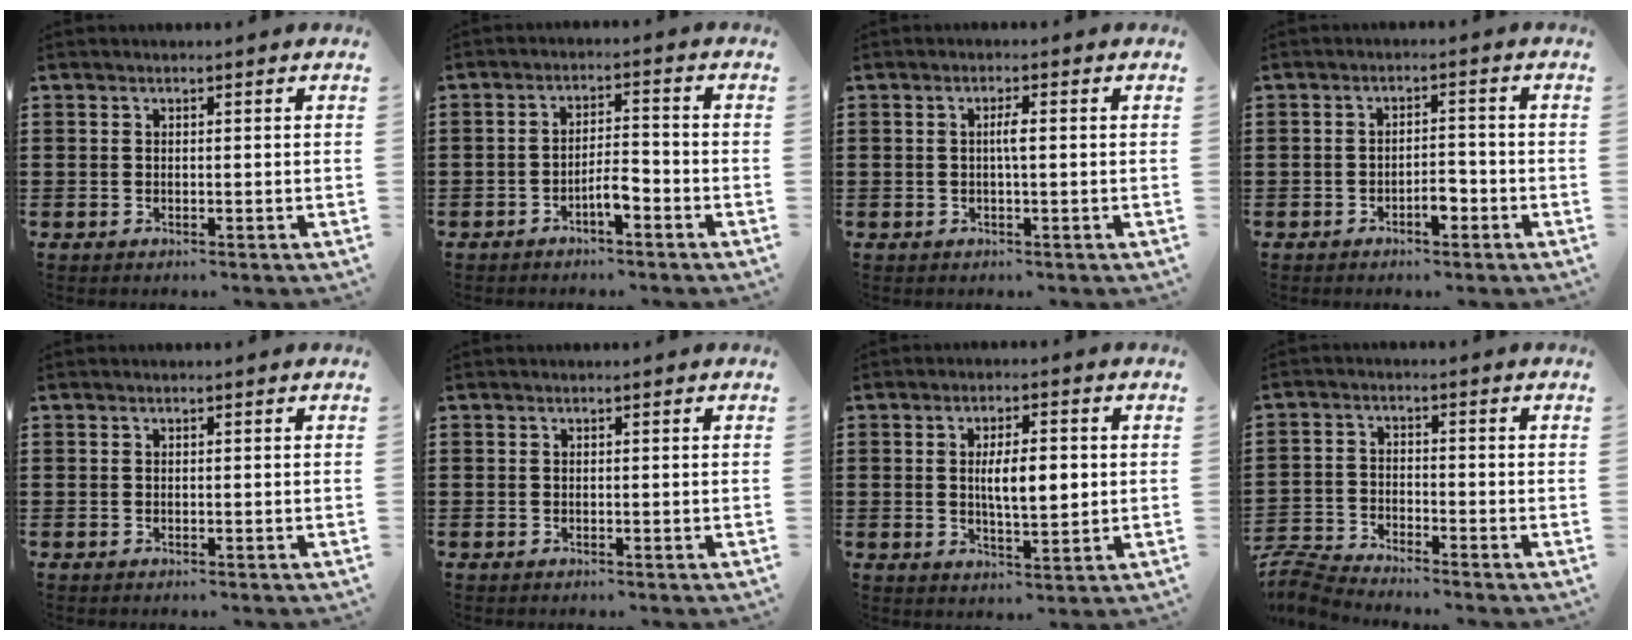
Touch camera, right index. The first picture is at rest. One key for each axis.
{"total": 3.7, "fx": -2.2, "fy": 1.0, "fz": 2.8, "tx": -0.056, "ty": 0.006, "tz": -0.044}
{"total": 1.9, "fx": 0.1, "fy": 0.1, "fz": 1.9, "tx": -0.036, "ty": -0.001, "tz": -0.001}
{"total": 3.1, "fx": -1.8, "fy": 1.2, "fz": 2.2, "tx": -0.039, "ty": 0.006, "tz": -0.035}
{"total": 0.0}
{"total": 0.0}
{"total": 6.1, "fx": 0.4, "fy": 2.1, "fz": 5.7, "tx": -0.098, "ty": 0.003, "tz": 0.003}
{"total": 4.2, "fx": -4.2, "fy": 0.1, "fz": 0.6, "tx": -0.042, "ty": -0.012, "tz": -0.094}